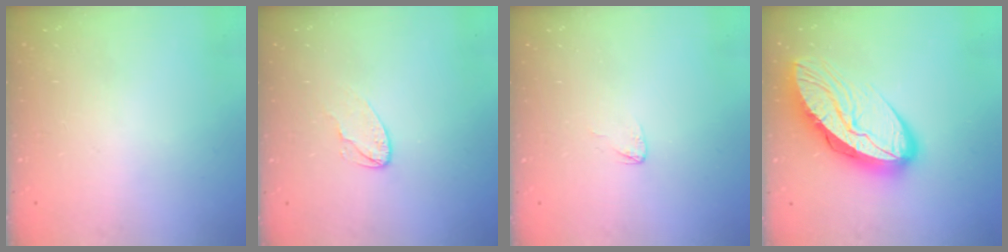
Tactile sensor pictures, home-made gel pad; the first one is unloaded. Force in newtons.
{"total": 4.9, "press": 4.9, "slide": 0.4}
{"total": 2.9, "press": 2.9, "slide": 0.2}
{"total": 16.1, "press": 16.0, "slide": 1.3}